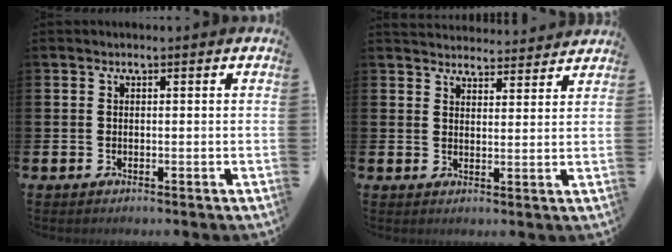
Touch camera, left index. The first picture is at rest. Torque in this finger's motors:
{"motor_torque": [-1.02, -1.12, -0.32, -0.02]}